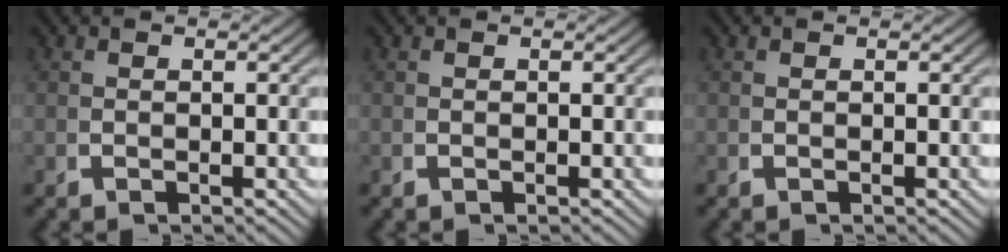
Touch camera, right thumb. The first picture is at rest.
{"total": 0.0}
{"total": 0.0}